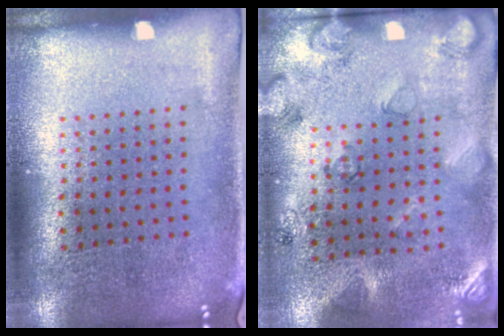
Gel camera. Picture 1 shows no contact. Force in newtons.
{"total": 2.5, "press": 2.0, "slide": 1.5}